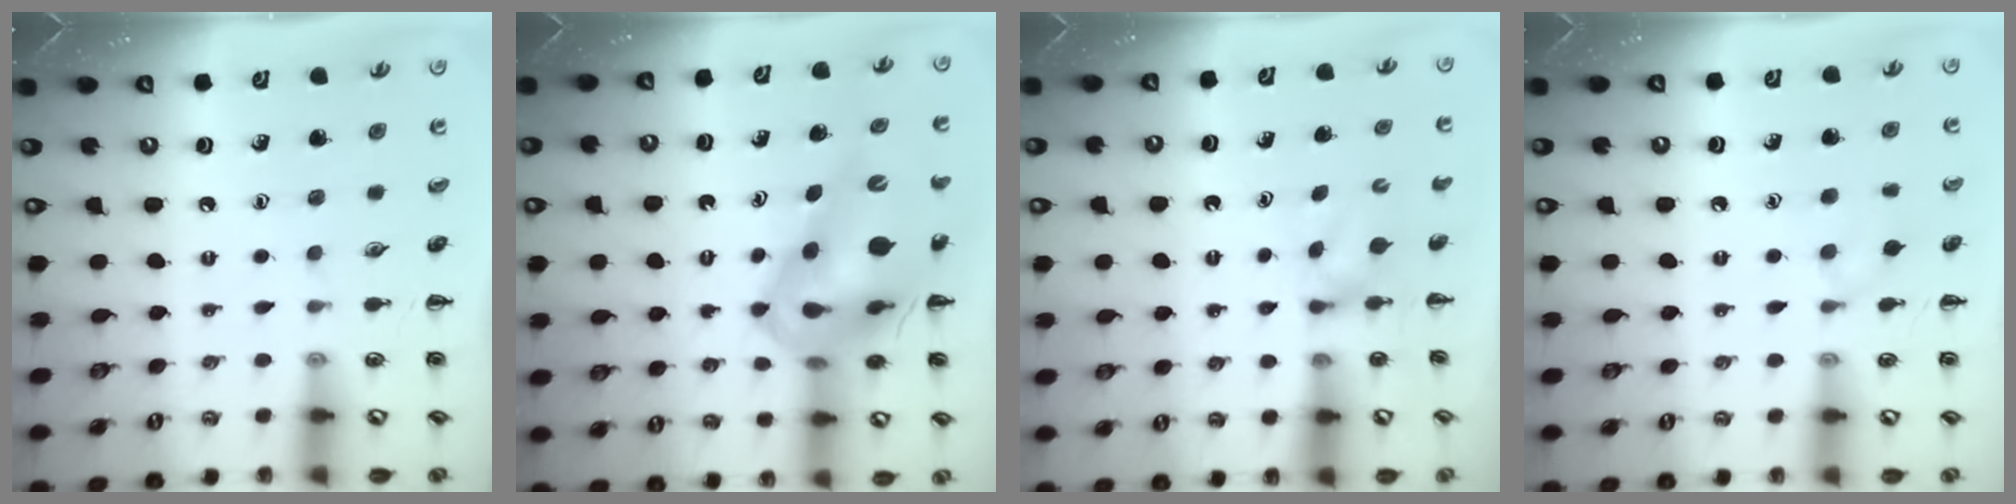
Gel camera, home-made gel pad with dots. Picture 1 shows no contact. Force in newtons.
{"total": 15.5, "press": 14.8, "slide": 4.6}
{"total": 2.5, "press": 2.3, "slide": 0.9}
{"total": 6.2, "press": 5.9, "slide": 2.0}